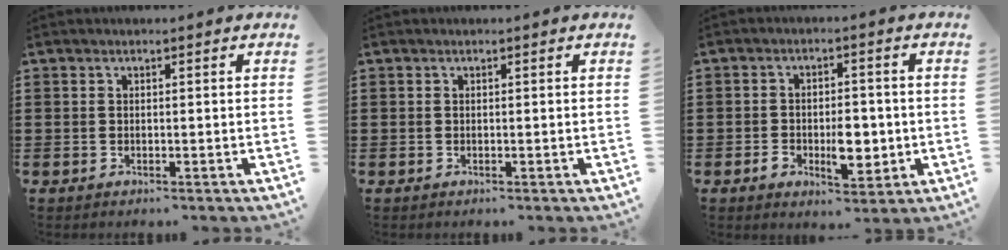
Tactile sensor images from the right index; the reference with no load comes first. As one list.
[{"total": 0.0}, {"total": 6.0, "force": [-1.7, 3.3, 4.8], "torque": [-0.073, 0.003, -0.033]}]